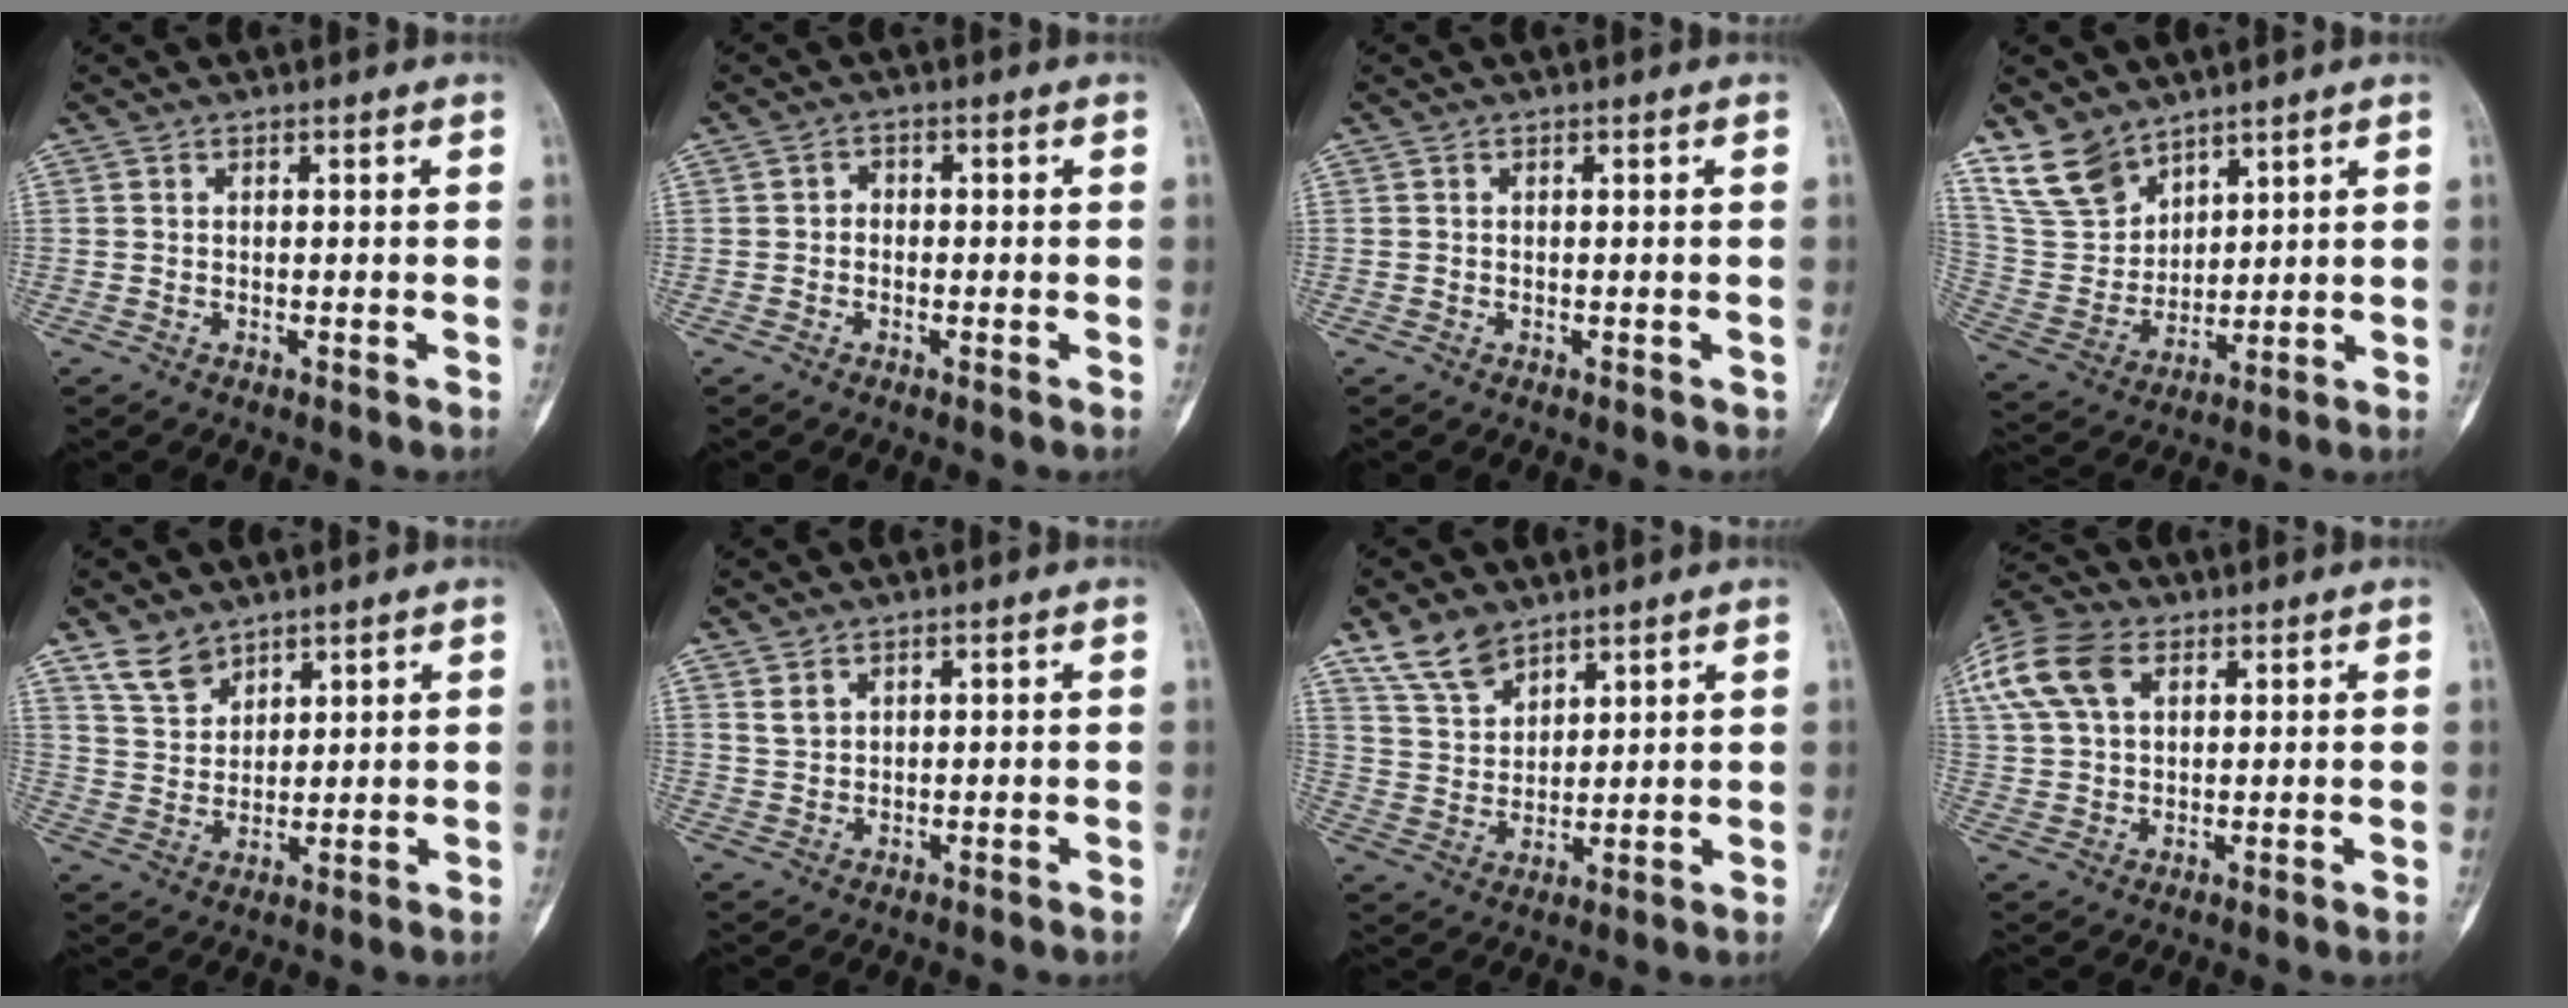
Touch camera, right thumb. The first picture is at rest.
{"total": 1.5, "force": [-0.4, 1.3, 0.7], "torque": [0.000, 0.006, -0.014]}
{"total": 0.0}
{"total": 10.8, "force": [8.2, 6.1, 3.4], "torque": [-0.056, -0.044, 0.186]}
{"total": 6.2, "force": [4.8, 3.5, 1.9], "torque": [-0.020, -0.027, 0.102]}
{"total": 2.0, "force": [1.4, 1.2, 0.8], "torque": [-0.009, -0.007, 0.033]}
{"total": 8.1, "force": [6.1, 4.3, 3.3], "torque": [-0.044, -0.028, 0.126]}
{"total": 14.9, "force": [6.1, 9.8, 9.4], "torque": [-0.212, 0.022, 0.114]}